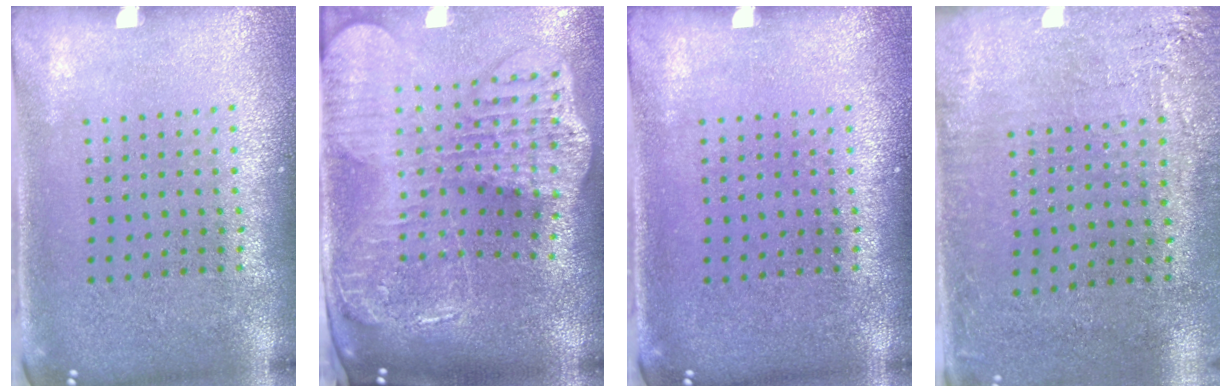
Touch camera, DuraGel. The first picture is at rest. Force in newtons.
{"total": 4.3, "press": 3.3, "slide": 2.8}
{"total": 0.0}
{"total": 2.7, "press": 2.3, "slide": 1.4}